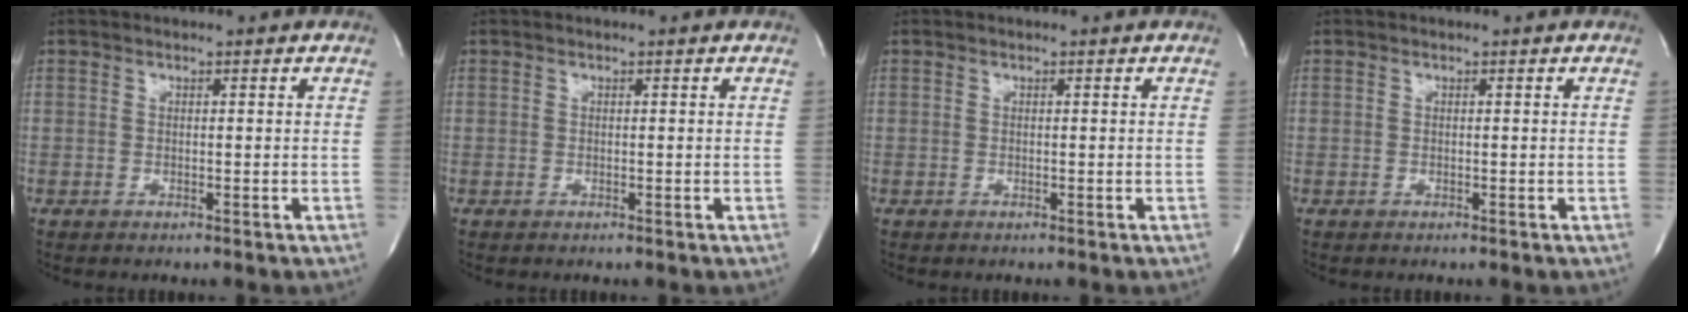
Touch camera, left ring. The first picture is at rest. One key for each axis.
{"total": 0.0}
{"total": 0.0}
{"total": 0.0}